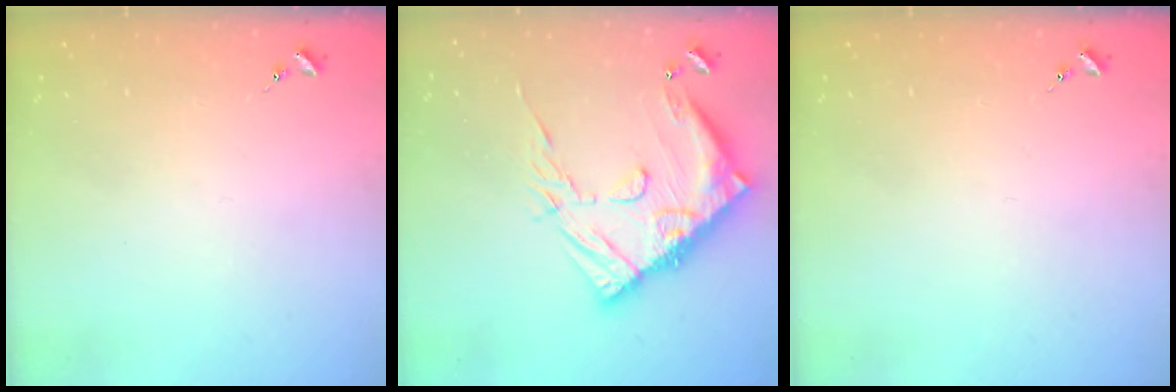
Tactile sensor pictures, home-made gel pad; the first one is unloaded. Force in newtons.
{"total": 19.6, "press": 19.5, "slide": 2.0}
{"total": 0.0}